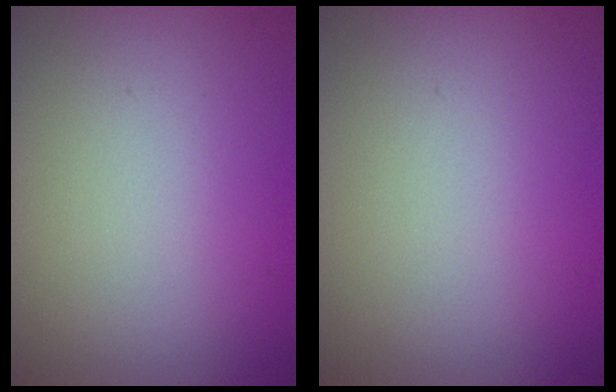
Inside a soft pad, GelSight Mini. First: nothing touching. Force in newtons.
{"total": 0.0}